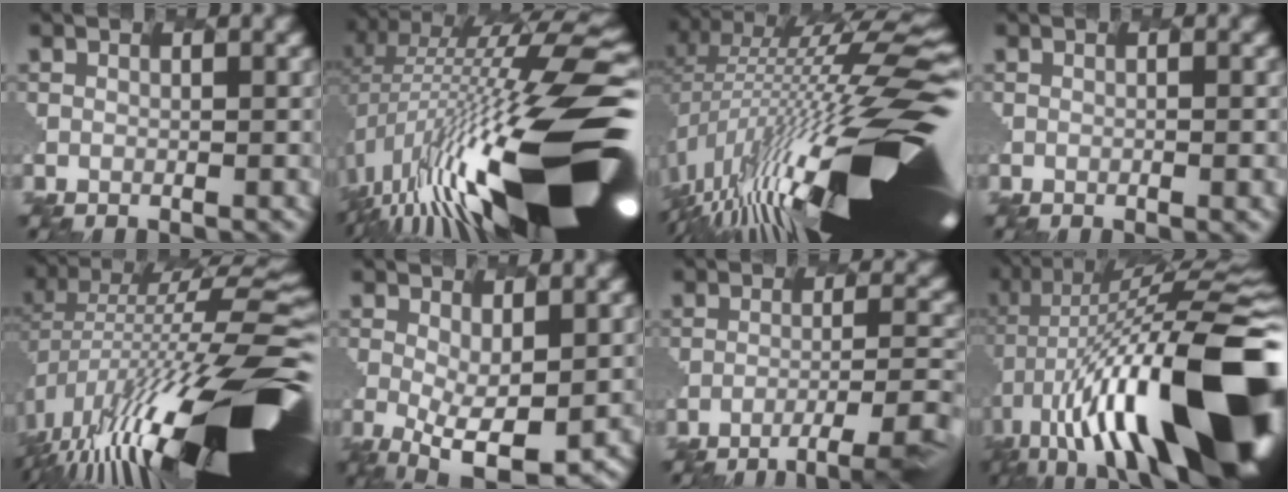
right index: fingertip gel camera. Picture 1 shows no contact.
{"total": 18.5, "force": [-4.2, 5.5, 17.1], "torque": [-0.297, -0.011, -0.070]}
{"total": 17.9, "force": [-2.7, 4.9, 17.0], "torque": [-0.282, -0.018, -0.046]}
{"total": 1.1, "force": [0.0, 0.3, 1.1], "torque": [-0.012, 0.005, -0.003]}
{"total": 16.7, "force": [-4.1, 5.2, 15.3], "torque": [-0.272, -0.008, -0.068]}
{"total": 5.6, "force": [-0.5, 2.1, 5.2], "torque": [-0.107, -0.036, 0.010]}
{"total": 4.9, "force": [-2.9, 0.6, 3.9], "torque": [-0.077, -0.005, -0.043]}
{"total": 18.1, "force": [-2.3, 6.2, 16.8], "torque": [-0.280, 0.011, -0.047]}